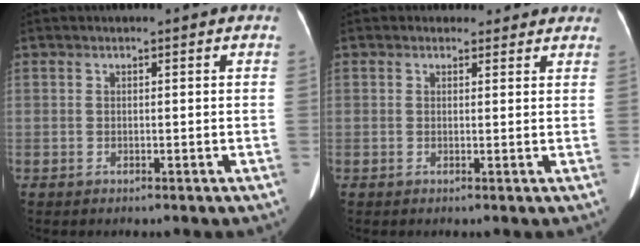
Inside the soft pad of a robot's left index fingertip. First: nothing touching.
{"total": 4.3, "force": [3.7, 2.1, 0.2], "torque": [0.011, 0.003, 0.030]}